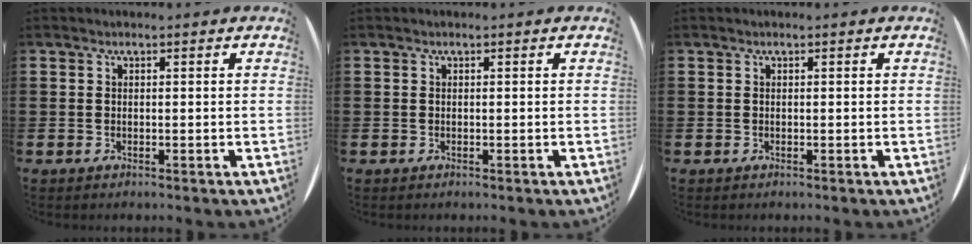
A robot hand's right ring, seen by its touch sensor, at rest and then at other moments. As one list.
[{"total": 0.0}, {"total": 0.0}]